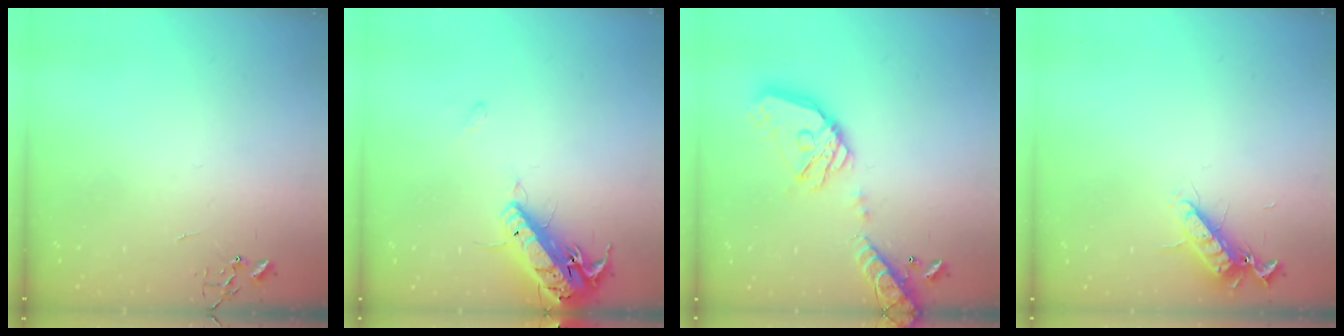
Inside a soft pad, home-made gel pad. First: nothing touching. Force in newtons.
{"total": 17.3, "press": 16.9, "slide": 3.7}
{"total": 18.9, "press": 18.8, "slide": 2.4}
{"total": 11.1, "press": 11.1, "slide": 1.3}